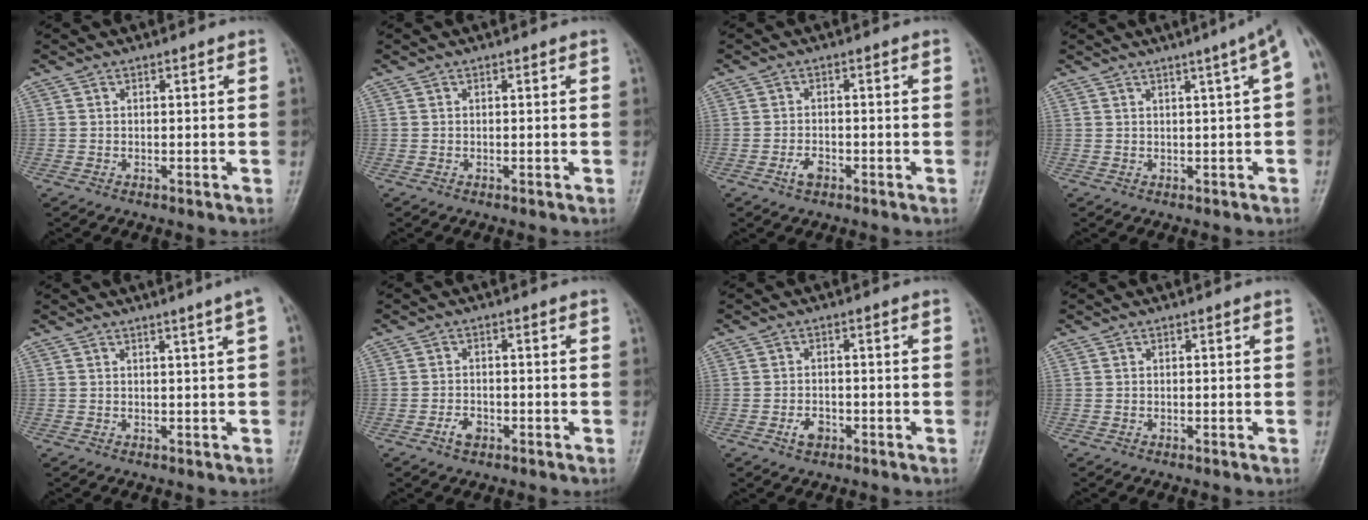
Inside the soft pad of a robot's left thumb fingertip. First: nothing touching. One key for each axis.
{"total": 0.0}
{"total": 2.4, "fx": -1.3, "fy": 1.5, "fz": 1.4, "tx": -0.022, "ty": 0.009, "tz": -0.023}
{"total": 5.1, "fx": 1.6, "fy": 0.2, "fz": 4.8, "tx": -0.058, "ty": 0.015, "tz": 0.017}
{"total": 3.0, "fx": 1.3, "fy": -0.5, "fz": 2.6, "tx": -0.037, "ty": -0.002, "tz": 0.019}
{"total": 2.5, "fx": -1.4, "fy": 1.7, "fz": 1.3, "tx": -0.017, "ty": 0.010, "tz": -0.024}
{"total": 2.7, "fx": -1.3, "fy": 1.9, "fz": 1.4, "tx": -0.016, "ty": 0.008, "tz": -0.020}
{"total": 0.0}